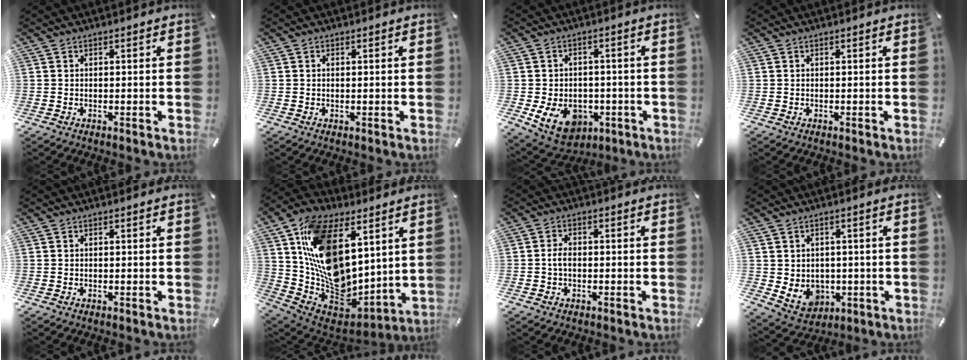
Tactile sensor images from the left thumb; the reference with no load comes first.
{"total": 0.6, "force": [0.1, 0.3, 0.5], "torque": [-0.011, 0.000, 0.001]}
{"total": 10.8, "force": [-3.6, 8.2, 6.0], "torque": [-0.108, 0.015, -0.062]}
{"total": 0.0}
{"total": 0.0}
{"total": 20.3, "force": [6.2, 13.8, 13.5], "torque": [-0.265, -0.048, 0.111]}
{"total": 3.1, "force": [-0.5, 2.0, 2.3], "torque": [-0.050, 0.004, -0.012]}
{"total": 6.2, "force": [0.2, 5.9, 1.9], "torque": [-0.034, -0.011, 0.006]}